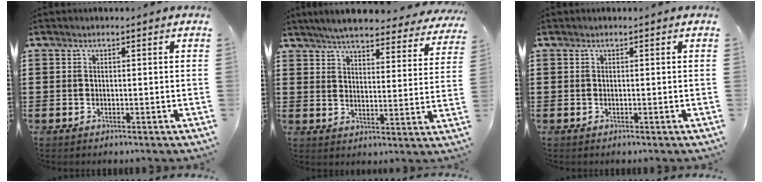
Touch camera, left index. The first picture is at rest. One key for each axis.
{"total": 5.6, "fx": 5.4, "fy": 0.1, "fz": 1.6, "tx": -0.053, "ty": -0.030, "tz": 0.095}
{"total": 0.0}